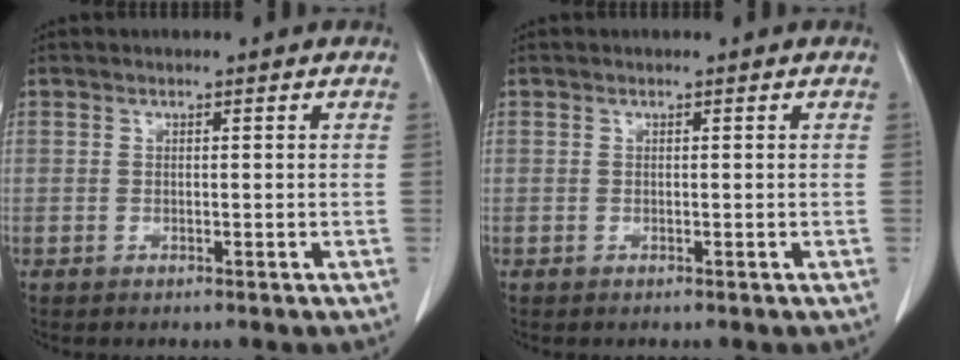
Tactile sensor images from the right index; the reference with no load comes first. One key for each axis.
{"total": 0.0}